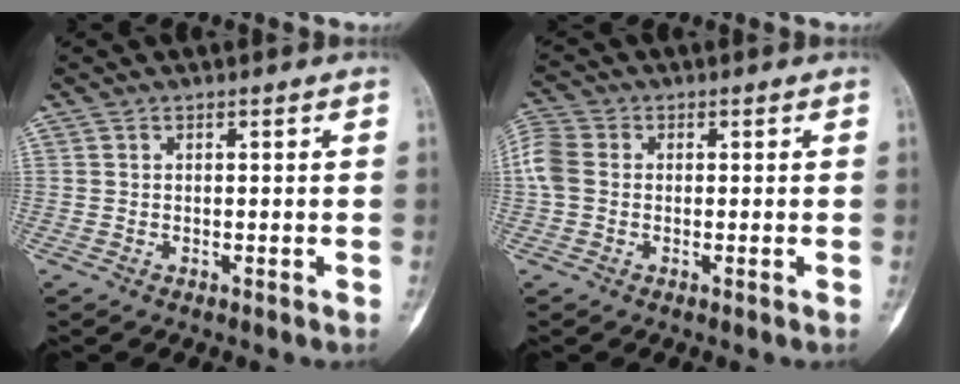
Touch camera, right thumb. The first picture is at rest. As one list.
[{"total": 5.9, "force": [-0.1, 4.6, 3.7], "torque": [-0.090, 0.014, -0.011]}]